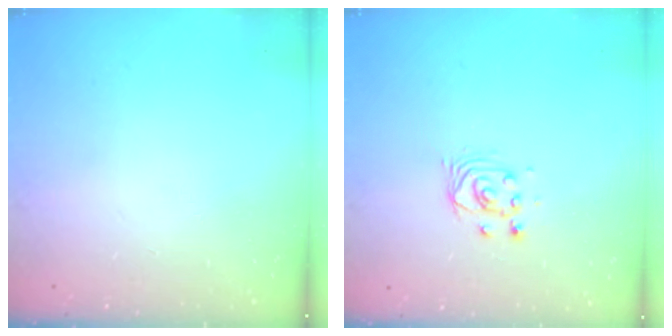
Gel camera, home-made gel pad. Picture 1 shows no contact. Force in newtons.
{"total": 3.1, "press": 3.1, "slide": 0.2}